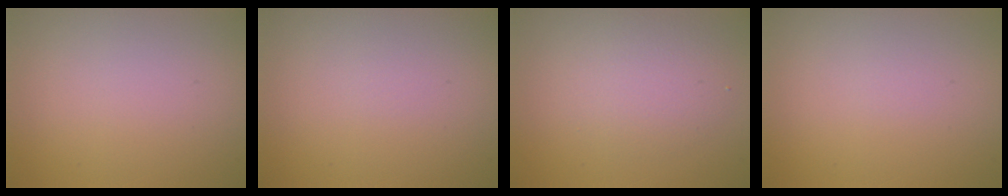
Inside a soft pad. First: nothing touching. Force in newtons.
{"total": 0.0}
{"total": 2.9, "press": 2.9, "slide": 0.3}
{"total": 0.0}